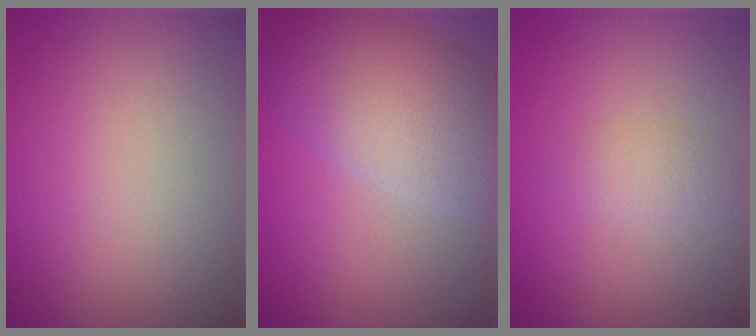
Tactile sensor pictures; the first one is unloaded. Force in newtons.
{"total": 8.9, "press": 8.9, "slide": 0.3}
{"total": 1.4, "press": 1.4, "slide": 0.0}